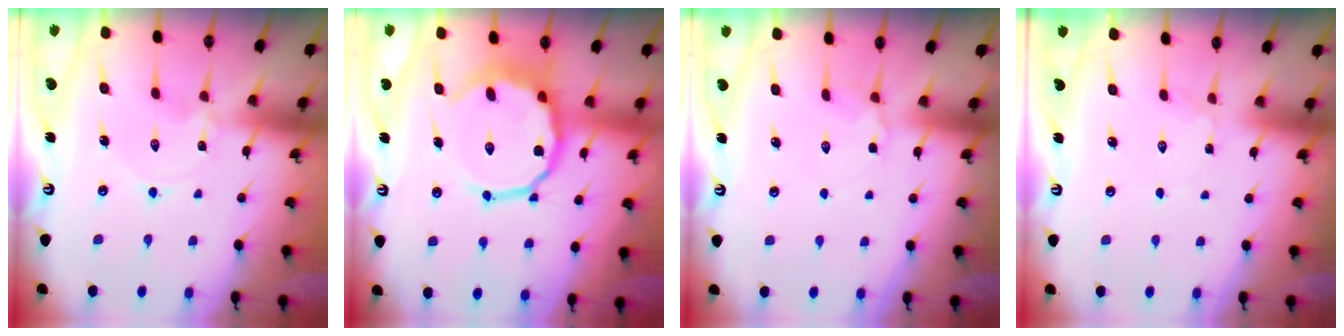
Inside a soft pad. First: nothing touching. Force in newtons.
{"total": 12.0, "press": 11.6, "slide": 3.1}
{"total": 4.4, "press": 4.3, "slide": 1.0}
{"total": 1.4, "press": 1.4, "slide": 0.3}